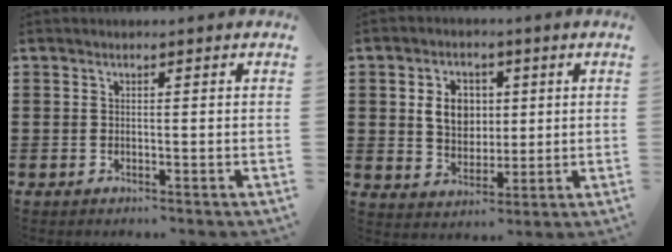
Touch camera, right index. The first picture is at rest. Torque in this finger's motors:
{"motor_torque": [0.96, -0.63, 0.30, 0.15]}